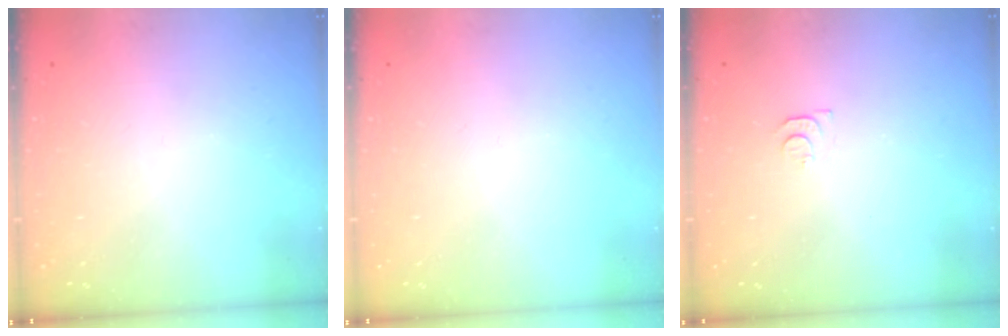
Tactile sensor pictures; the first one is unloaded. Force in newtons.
{"total": 0.0}
{"total": 3.7, "press": 3.6, "slide": 0.4}